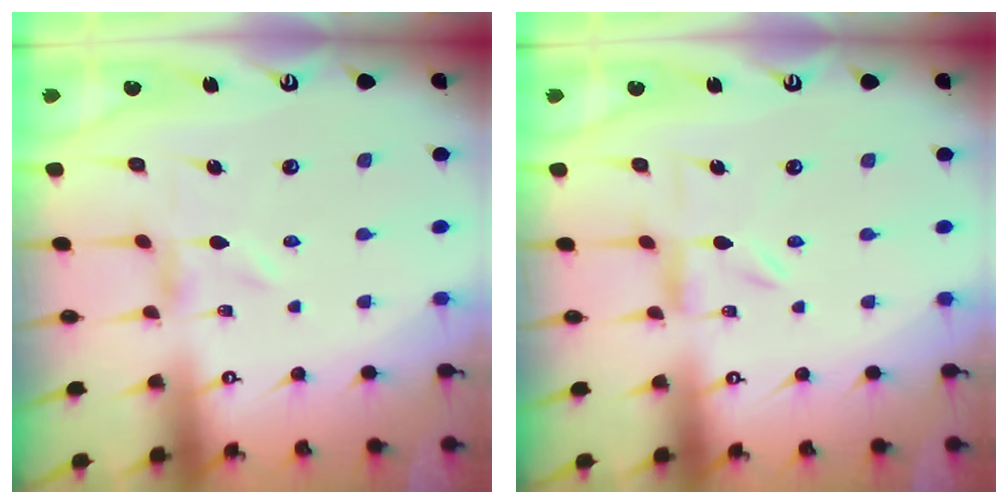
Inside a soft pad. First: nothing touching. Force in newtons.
{"total": 2.1, "press": 2.1, "slide": 0.2}